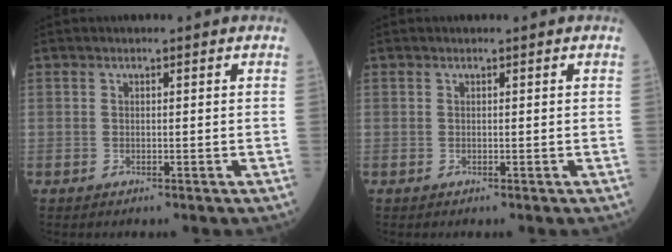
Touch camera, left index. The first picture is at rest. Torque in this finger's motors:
{"motor_torque": [0.00, 0.00, 0.00, 0.00]}